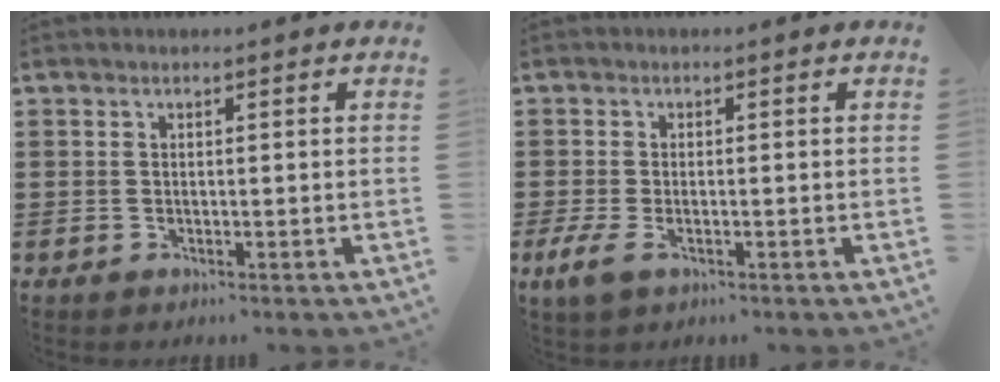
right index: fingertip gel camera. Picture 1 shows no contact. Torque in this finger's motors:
{"motor_torque": [1.52, 0.62, 0.15, 0.09]}